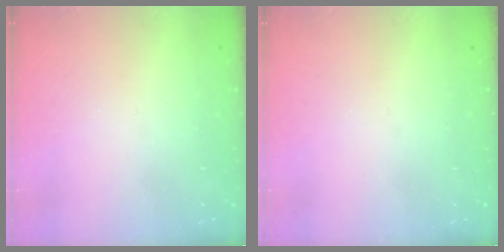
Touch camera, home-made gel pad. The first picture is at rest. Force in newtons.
{"total": 0.0}